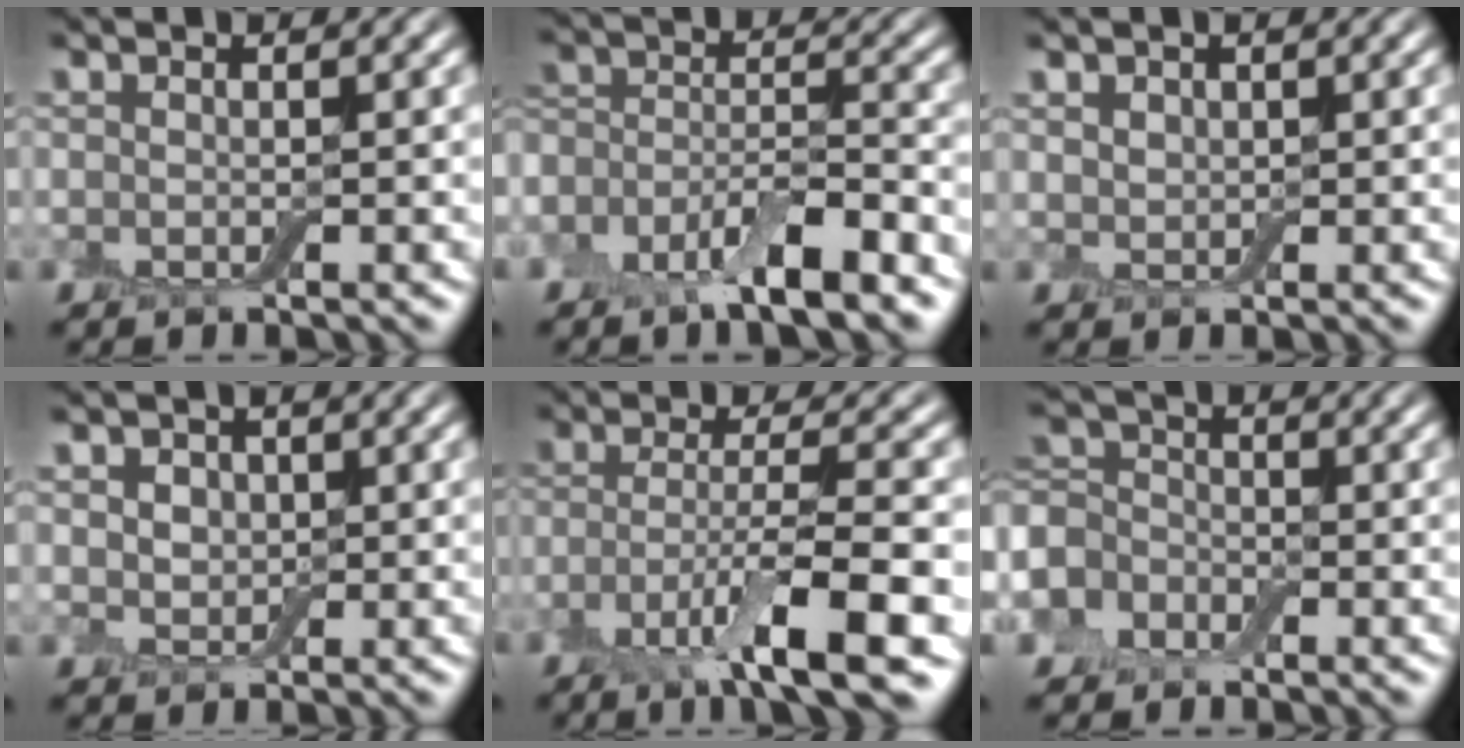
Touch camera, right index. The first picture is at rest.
{"total": 6.8, "force": [-4.2, 2.6, 4.7], "torque": [-0.074, 0.001, -0.082]}
{"total": 1.6, "force": [0.9, 1.2, 0.5], "torque": [-0.010, -0.001, 0.018]}
{"total": 3.4, "force": [1.2, 2.7, 1.8], "torque": [-0.030, 0.011, 0.007]}
{"total": 7.3, "force": [-3.3, 1.3, 6.4], "torque": [-0.110, -0.002, -0.065]}
{"total": 4.7, "force": [-2.3, 3.6, 2.0], "torque": [-0.038, 0.003, -0.055]}